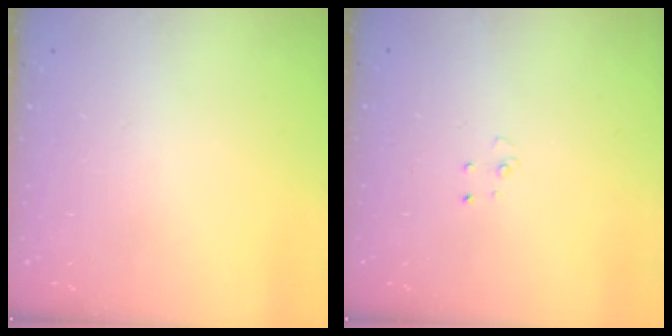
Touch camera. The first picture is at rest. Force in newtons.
{"total": 2.7, "press": 2.7, "slide": 0.2}